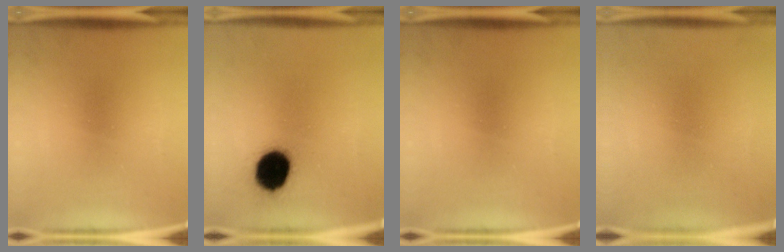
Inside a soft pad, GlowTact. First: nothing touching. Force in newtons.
{"total": 13.1}
{"total": 0.0}
{"total": 1.1}